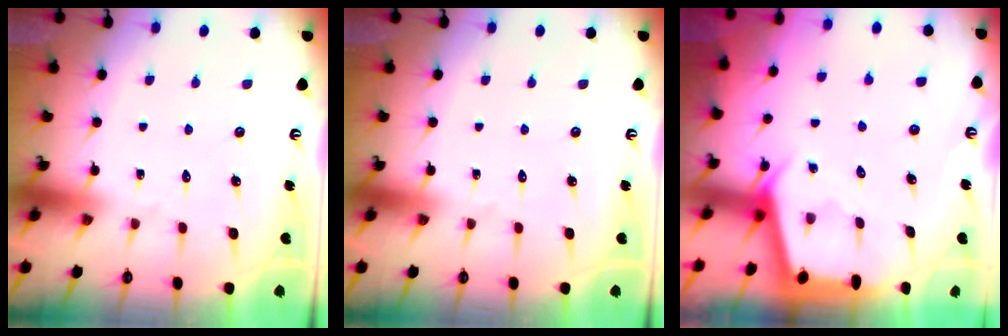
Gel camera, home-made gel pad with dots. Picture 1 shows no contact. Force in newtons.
{"total": 0.0}
{"total": 2.8, "press": 2.8, "slide": 0.4}